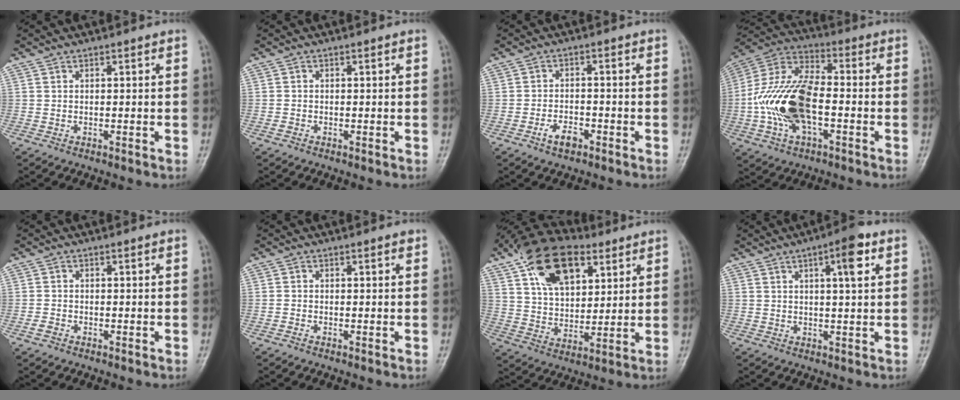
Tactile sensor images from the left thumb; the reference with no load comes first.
{"total": 0.8, "force": [-0.4, 0.6, 0.4], "torque": [-0.010, 0.003, -0.009]}
{"total": 3.7, "force": [-2.2, 2.0, 2.2], "torque": [-0.034, 0.015, -0.039]}
{"total": 17.6, "force": [-3.0, 9.4, 14.5], "torque": [-0.282, 0.030, -0.057]}
{"total": 1.5, "force": [-0.9, 1.0, 0.7], "torque": [-0.015, 0.004, -0.019]}
{"total": 0.9, "force": [0.0, 0.5, 0.7], "torque": [-0.007, 0.008, -0.001]}
{"total": 17.3, "force": [8.5, 9.7, 11.5], "torque": [-0.167, -0.017, 0.149]}
{"total": 6.5, "force": [2.6, 1.5, 5.8], "torque": [-0.081, 0.000, 0.034]}